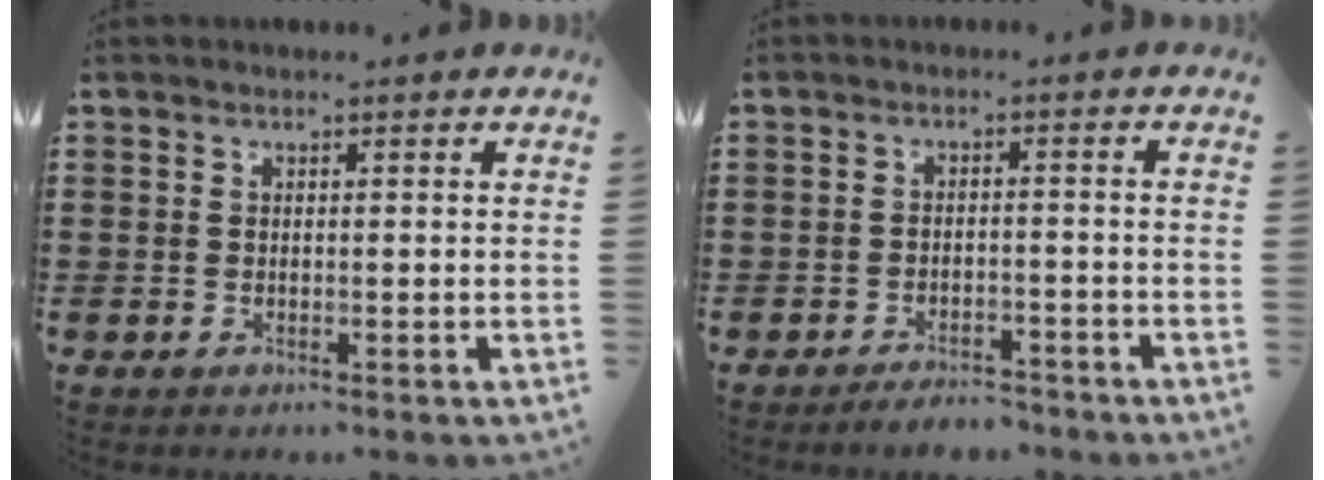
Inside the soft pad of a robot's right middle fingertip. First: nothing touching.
{"total": 2.9, "force": [-2.9, 0.3, 0.0], "torque": [-0.008, -0.001, -0.060]}